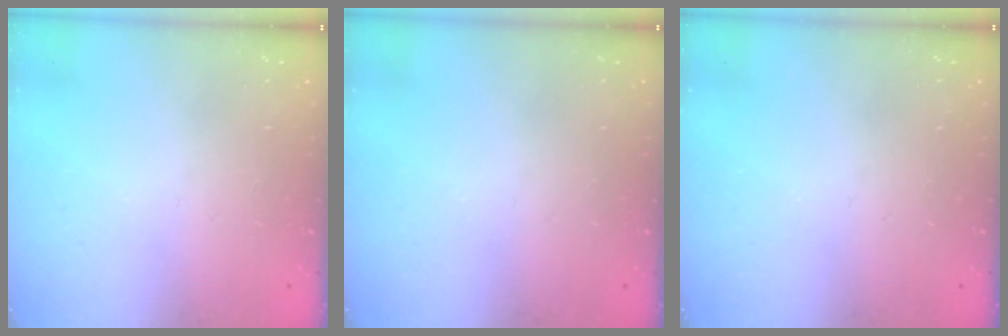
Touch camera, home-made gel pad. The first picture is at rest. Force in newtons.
{"total": 0.0}
{"total": 0.0}